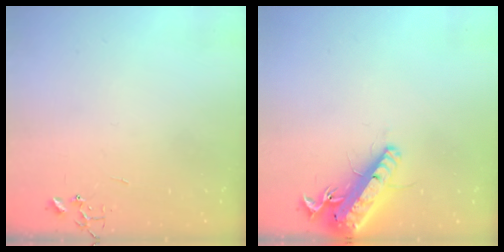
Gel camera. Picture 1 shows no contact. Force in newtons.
{"total": 17.1, "press": 16.8, "slide": 3.4}